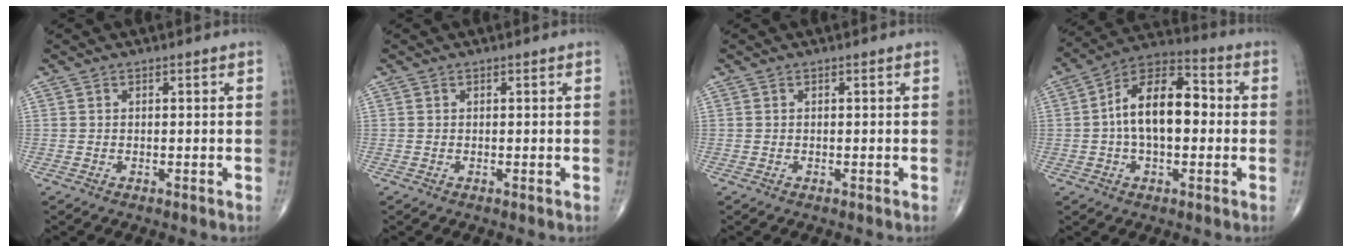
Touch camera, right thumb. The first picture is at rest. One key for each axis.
{"total": 0.0}
{"total": 0.0}
{"total": 14.5, "fx": 0.2, "fy": 8.0, "fz": 12.1, "tx": -0.194, "ty": 0.036, "tz": -0.010}